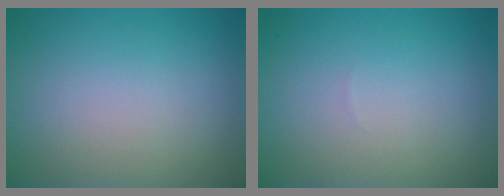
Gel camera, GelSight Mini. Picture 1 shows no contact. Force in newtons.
{"total": 0.0}